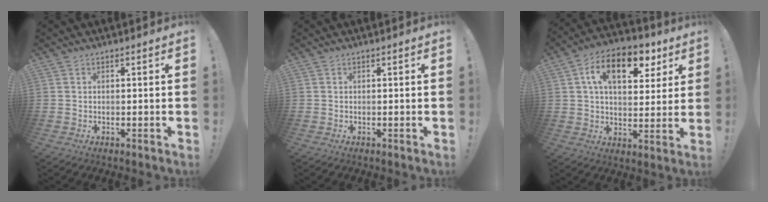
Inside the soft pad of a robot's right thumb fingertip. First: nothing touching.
{"total": 0.0}
{"total": 15.9, "force": [6.7, 8.9, 11.4], "torque": [-0.169, -0.021, 0.114]}